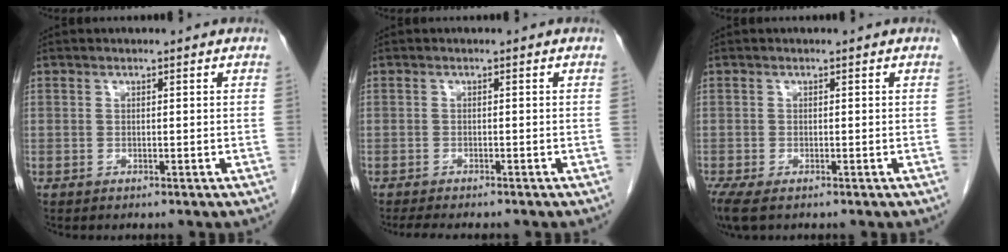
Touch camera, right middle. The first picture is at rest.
{"total": 5.5, "force": [-4.7, 1.1, 2.6], "torque": [-0.034, -0.010, -0.067]}
{"total": 4.1, "force": [-2.8, 1.4, 2.6], "torque": [-0.057, -0.015, -0.046]}